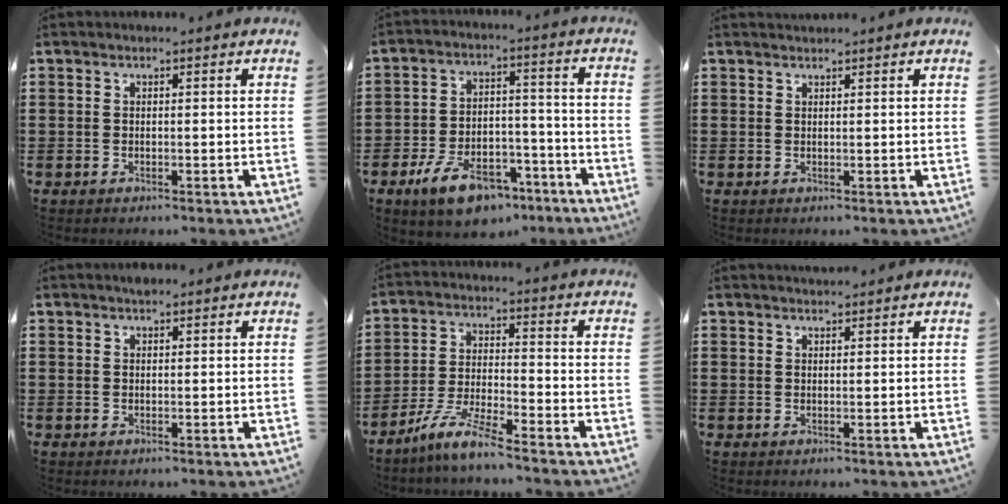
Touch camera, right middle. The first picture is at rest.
{"total": 9.5, "force": [-6.5, 4.2, 5.4], "torque": [-0.099, 0.025, -0.118]}
{"total": 0.8, "force": [0.8, 0.1, 0.0], "torque": [-0.001, 0.000, 0.015]}
{"total": 0.8, "force": [0.7, 0.3, 0.2], "torque": [-0.005, 0.001, 0.012]}
{"total": 6.9, "force": [-5.8, 0.2, 3.7], "torque": [-0.087, -0.012, -0.115]}
{"total": 1.2, "force": [1.2, 0.2, 0.0], "torque": [-0.003, 0.002, 0.023]}